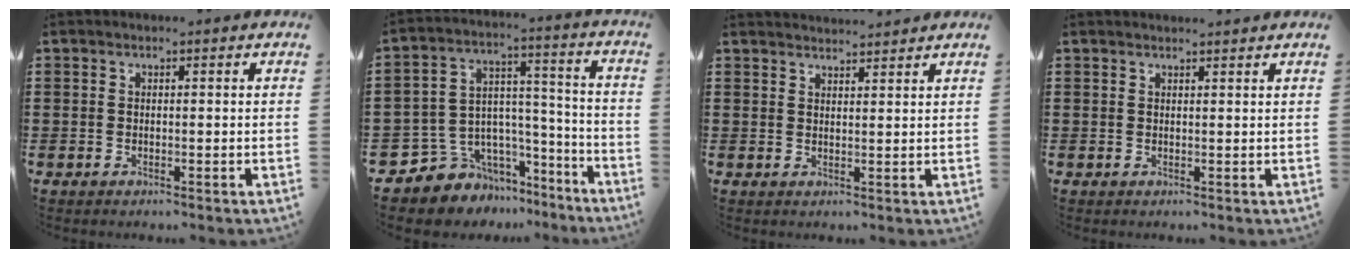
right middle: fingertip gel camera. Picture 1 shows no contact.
{"total": 6.8, "force": [-5.2, 4.4, -0.1], "torque": [-0.029, -0.002, -0.100]}
{"total": 2.2, "force": [2.2, -0.1, 0.0], "torque": [-0.006, 0.001, 0.042]}
{"total": 1.3, "force": [1.2, -0.3, 0.2], "torque": [-0.004, -0.002, 0.023]}